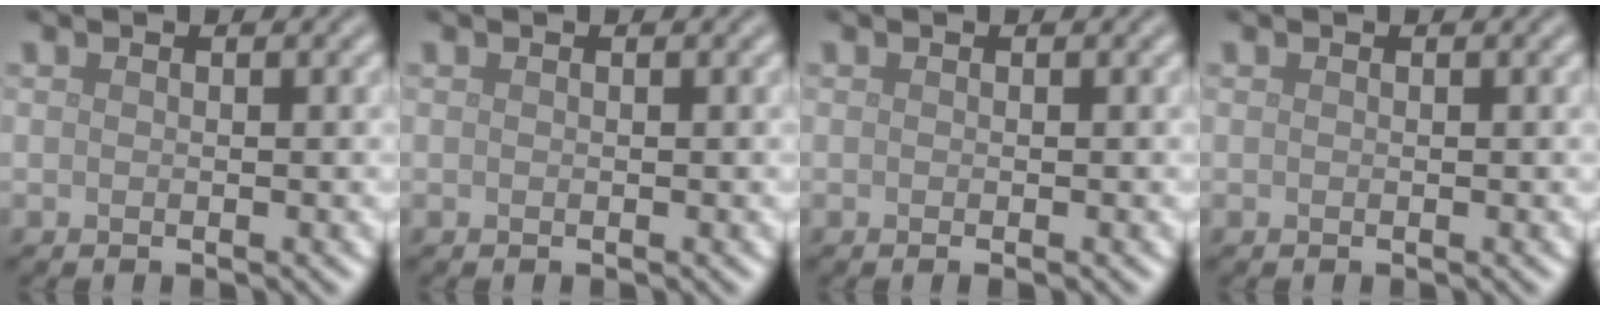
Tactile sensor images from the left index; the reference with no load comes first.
{"total": 0.0}
{"total": 0.5, "force": [-0.2, 0.0, 0.5], "torque": [-0.008, -0.004, -0.003]}
{"total": 0.0}